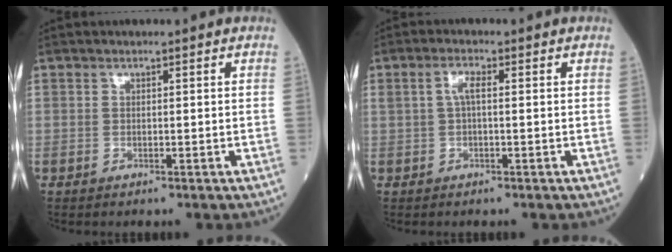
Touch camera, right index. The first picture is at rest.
{"total": 2.4, "force": [0.4, 0.6, 2.3], "torque": [-0.050, 0.010, 0.009]}